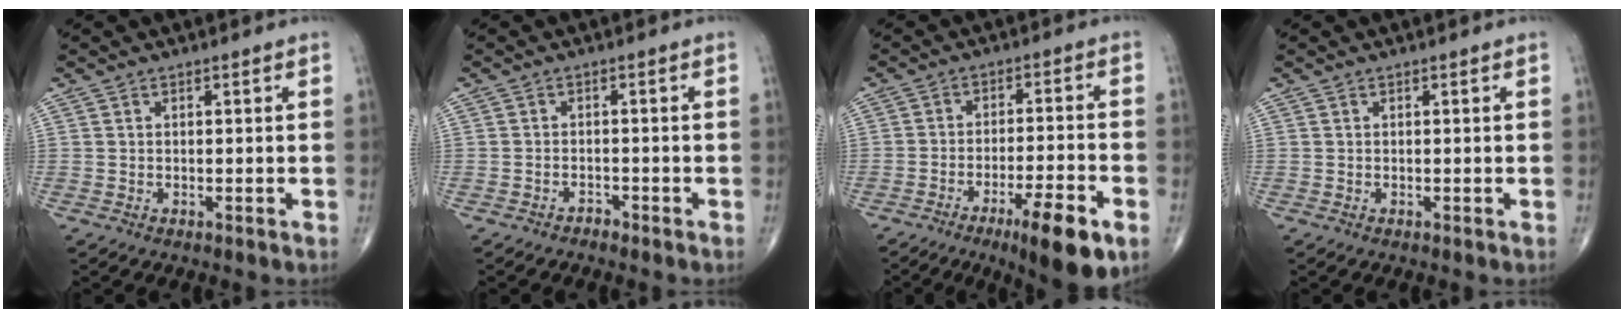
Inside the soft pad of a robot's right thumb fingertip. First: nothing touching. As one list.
[{"total": 1.3, "force": [-1.1, 0.5, 0.0], "torque": [0.002, 0.004, -0.023]}, {"total": 11.9, "force": [-6.3, 2.1, 9.8], "torque": [-0.148, 0.016, -0.092]}, {"total": 0.0}]